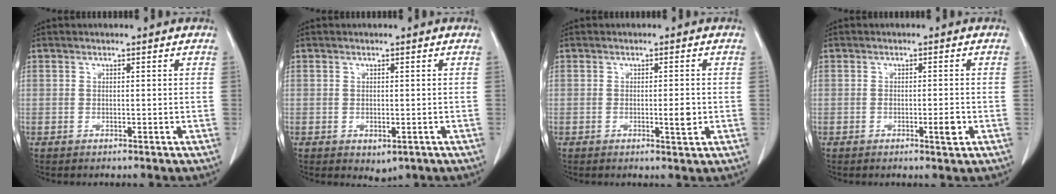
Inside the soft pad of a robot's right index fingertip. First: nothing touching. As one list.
[{"total": 2.1, "force": [-0.9, 1.3, 1.4], "torque": [-0.014, -0.003, -0.001]}, {"total": 2.5, "force": [-0.4, 0.4, 2.4], "torque": [-0.038, -0.003, -0.007]}, {"total": 2.3, "force": [-0.8, 0.3, 2.1], "torque": [-0.033, -0.003, -0.012]}]